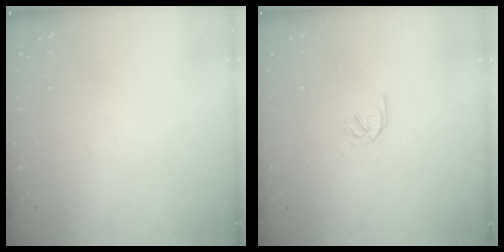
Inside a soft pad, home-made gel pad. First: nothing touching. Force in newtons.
{"total": 2.1, "press": 2.1, "slide": 0.2}